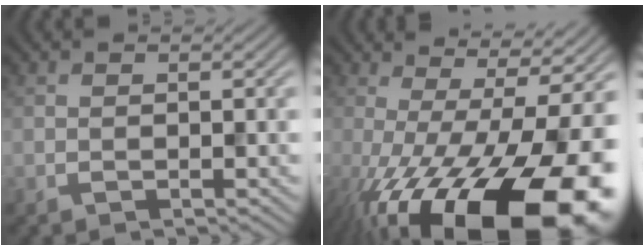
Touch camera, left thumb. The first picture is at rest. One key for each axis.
{"total": 20.3, "fx": -8.3, "fy": 7.7, "fz": 16.8, "tx": -0.256, "ty": -0.035, "tz": -0.125}